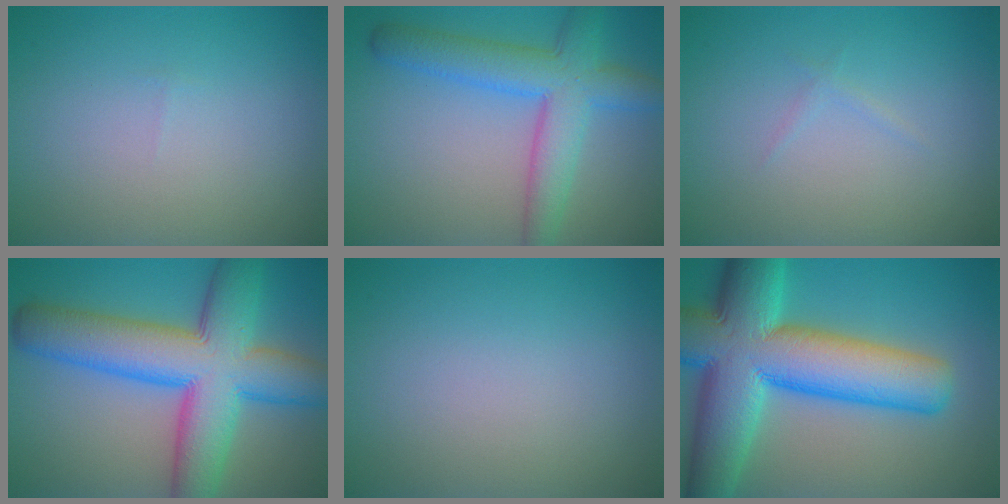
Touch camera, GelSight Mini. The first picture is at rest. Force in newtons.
{"total": 6.3, "press": 6.3, "slide": 0.3}
{"total": 0.5, "press": 0.5, "slide": 0.1}
{"total": 12.1, "press": 12.1, "slide": 0.3}
{"total": 0.0}
{"total": 14.9, "press": 14.9, "slide": 0.6}